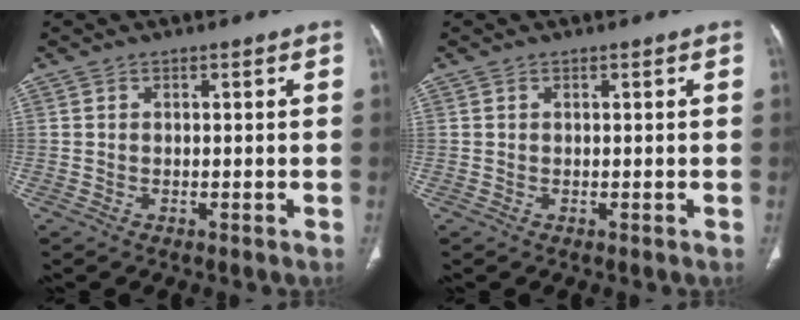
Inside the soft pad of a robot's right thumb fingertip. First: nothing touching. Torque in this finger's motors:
{"motor_torque": [-0.21, 0.38, -0.14, -0.03, 0.04]}